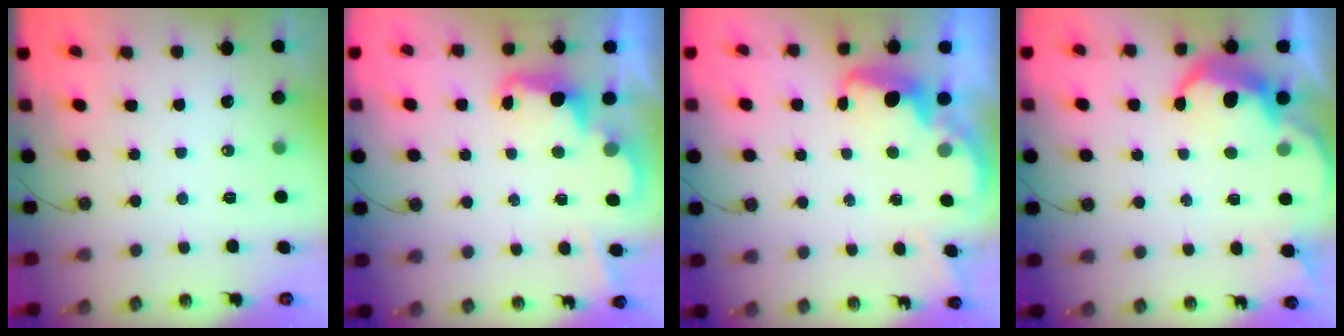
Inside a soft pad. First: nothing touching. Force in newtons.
{"total": 2.4, "press": 2.3, "slide": 0.6}
{"total": 2.5, "press": 2.5, "slide": 0.4}
{"total": 7.3, "press": 7.3, "slide": 0.6}